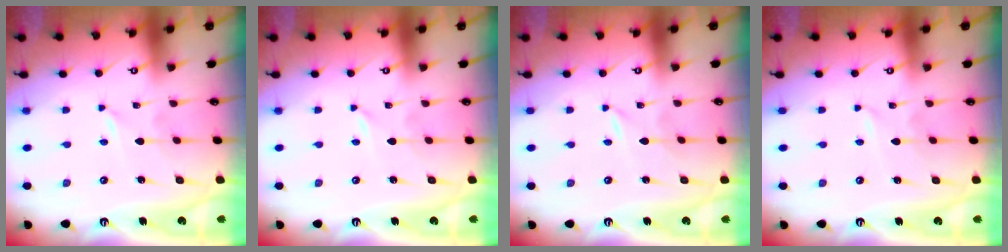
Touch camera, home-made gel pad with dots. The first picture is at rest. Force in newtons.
{"total": 0.0}
{"total": 0.0}
{"total": 1.0, "press": 1.0, "slide": 0.0}